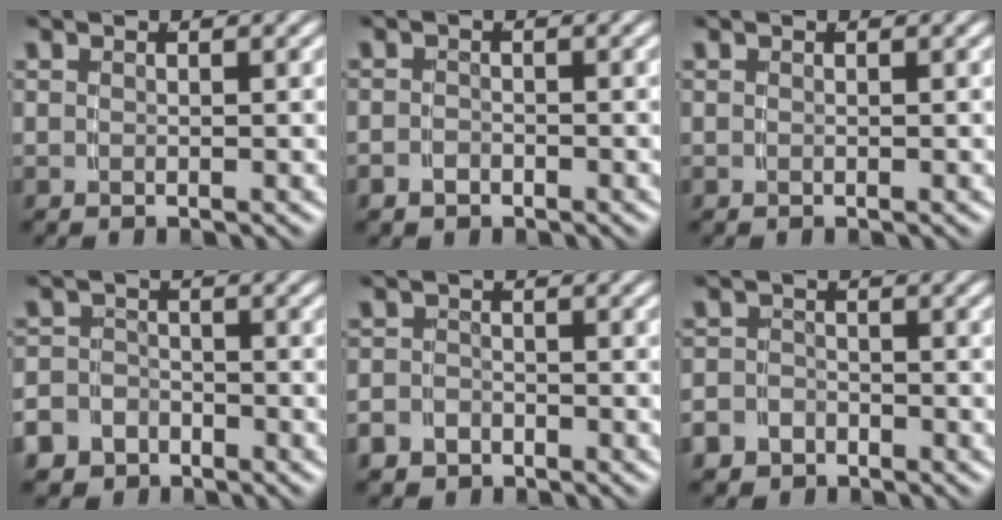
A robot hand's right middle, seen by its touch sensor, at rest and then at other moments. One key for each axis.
{"total": 1.4, "fx": -1.2, "fy": 0.8, "fz": 0.2, "tx": -0.009, "ty": -0.014, "tz": -0.015}
{"total": 0.0}
{"total": 5.8, "fx": -3.4, "fy": 4.6, "fz": 1.0, "tx": -0.028, "ty": -0.022, "tz": -0.061}
{"total": 2.9, "fx": -2.1, "fy": 2.0, "fz": 0.2, "tx": -0.012, "ty": -0.017, "tz": -0.032}
{"total": 3.3, "fx": -2.4, "fy": 2.2, "fz": 0.2, "tx": -0.010, "ty": -0.016, "tz": -0.040}